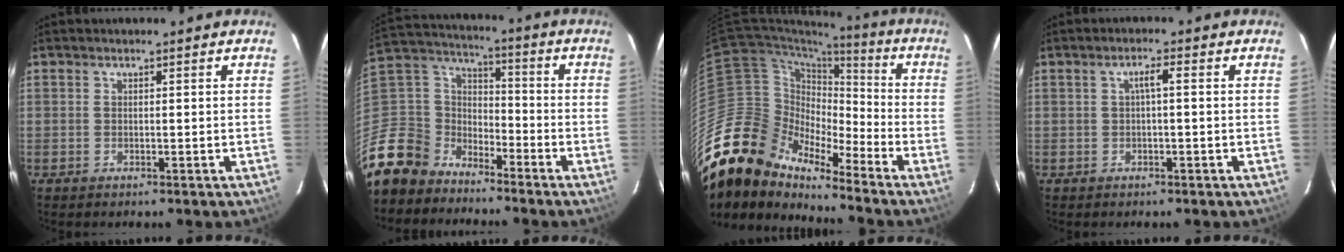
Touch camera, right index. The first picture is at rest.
{"total": 12.9, "force": [-10.1, 7.9, 1.7], "torque": [-0.086, 0.044, -0.203]}
{"total": 19.9, "force": [-16.2, 8.7, 7.7], "torque": [-0.151, -0.011, -0.310]}
{"total": 1.9, "force": [0.1, -0.2, 1.9], "torque": [-0.036, 0.006, 0.002]}